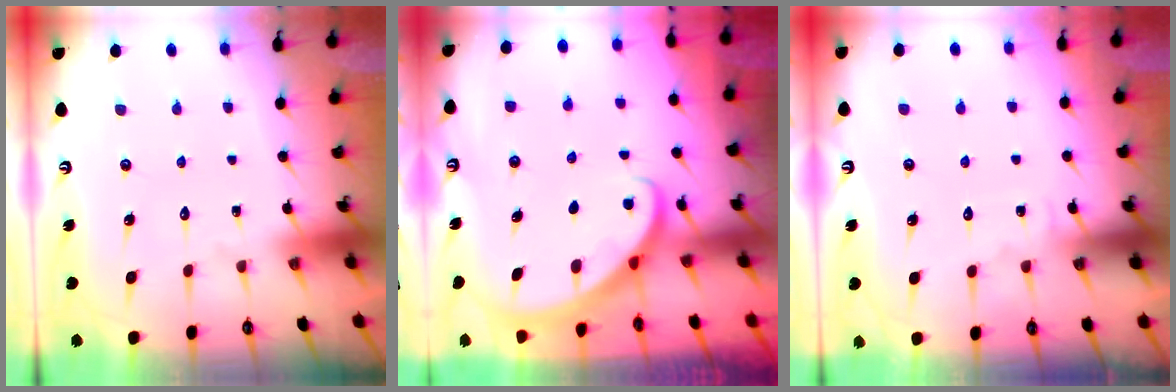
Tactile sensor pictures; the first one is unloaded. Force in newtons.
{"total": 2.7, "press": 2.7, "slide": 0.2}
{"total": 3.8, "press": 3.8, "slide": 0.3}